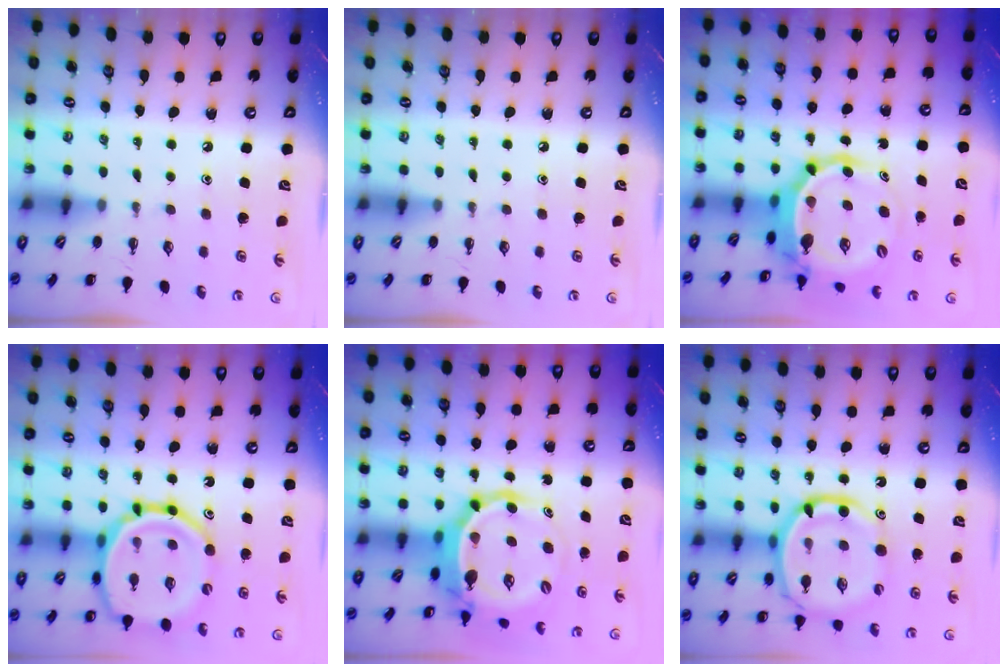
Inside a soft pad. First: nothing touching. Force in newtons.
{"total": 0.0}
{"total": 7.1, "press": 6.9, "slide": 1.9}
{"total": 20.1, "press": 19.8, "slide": 3.7}
{"total": 7.1, "press": 6.9, "slide": 1.9}
{"total": 15.3, "press": 14.9, "slide": 3.5}